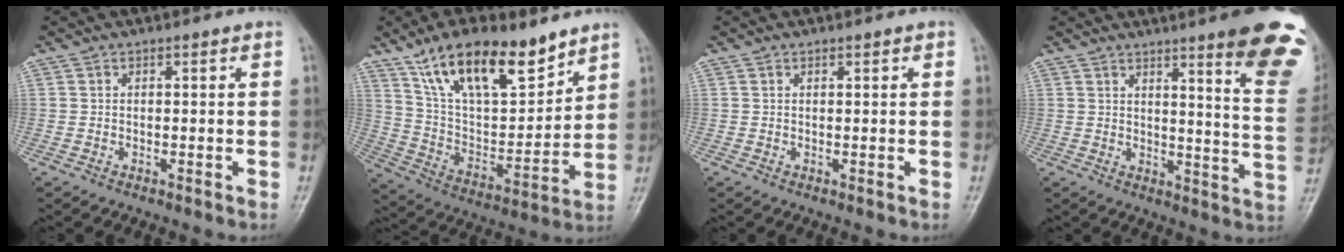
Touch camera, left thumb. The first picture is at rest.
{"total": 20.1, "force": [13.4, 8.0, 12.7], "torque": [-0.178, -0.057, 0.248]}
{"total": 0.6, "force": [0.4, 0.2, 0.3], "torque": [-0.003, -0.002, 0.005]}
{"total": 17.3, "force": [11.0, 1.9, 13.2], "torque": [-0.133, -0.068, 0.129]}